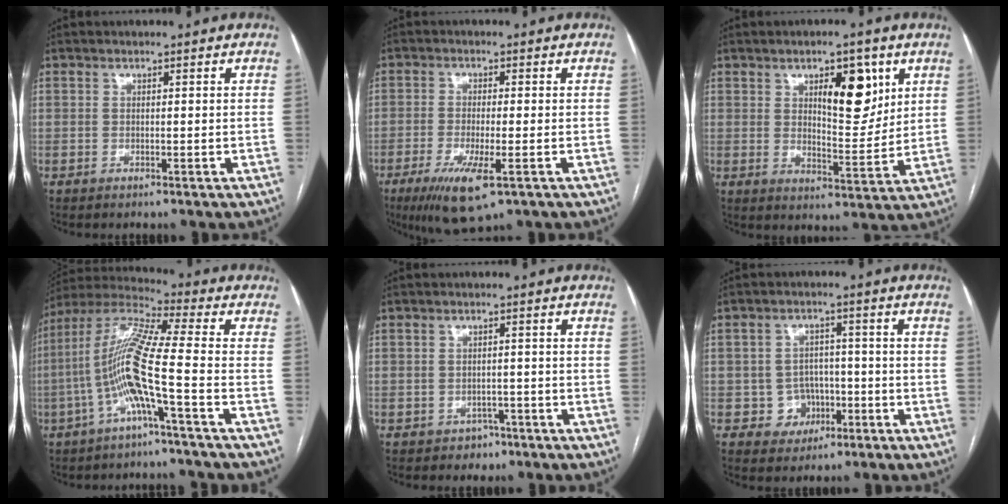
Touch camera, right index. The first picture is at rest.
{"total": 8.5, "force": [-4.2, 1.4, 7.2], "torque": [-0.135, -0.024, -0.067]}
{"total": 9.1, "force": [4.1, 3.3, 7.4], "torque": [-0.108, -0.002, 0.066]}
{"total": 12.4, "force": [-3.4, -0.6, 11.9], "torque": [-0.248, 0.012, -0.077]}
{"total": 2.8, "force": [-1.5, 2.3, 0.1], "torque": [0.002, 0.016, -0.018]}
{"total": 5.1, "force": [-1.7, 4.8, 0.7], "torque": [0.001, 0.014, -0.018]}